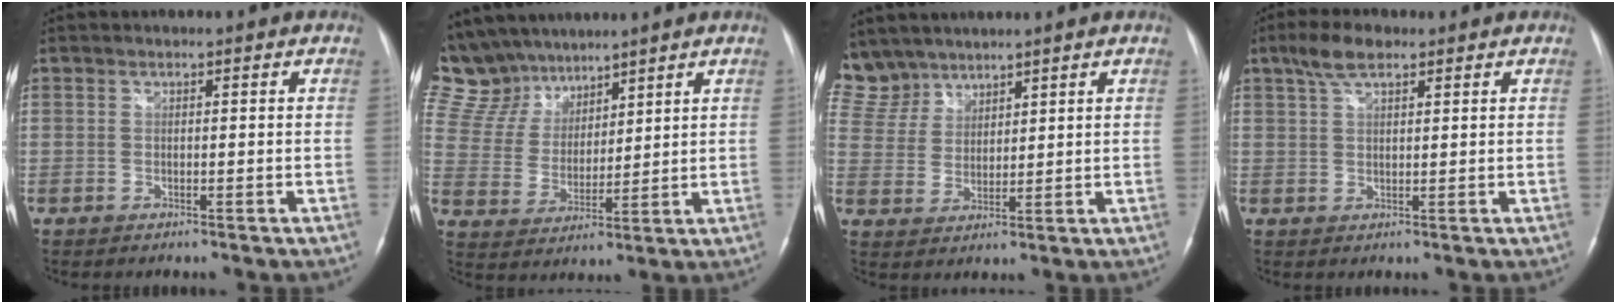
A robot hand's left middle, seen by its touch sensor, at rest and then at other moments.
{"total": 13.2, "force": [11.4, 6.2, 2.7], "torque": [-0.069, 0.028, 0.231]}
{"total": 8.6, "force": [7.5, 4.1, 0.2], "torque": [-0.014, 0.011, 0.164]}
{"total": 4.7, "force": [3.2, 1.6, 3.1], "torque": [-0.070, 0.014, 0.063]}